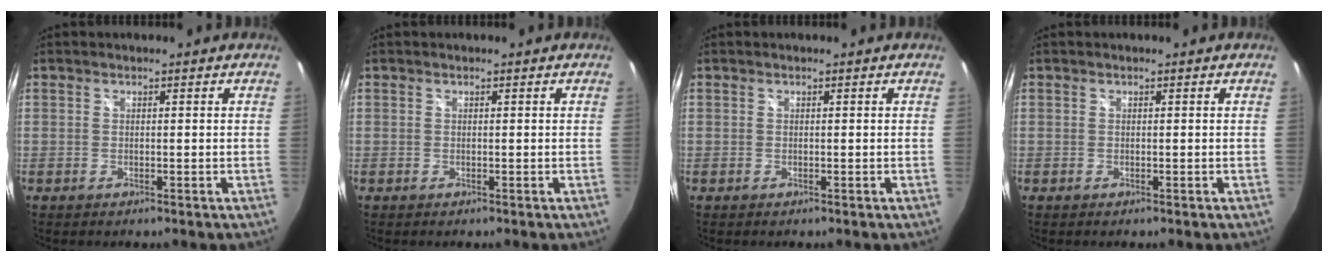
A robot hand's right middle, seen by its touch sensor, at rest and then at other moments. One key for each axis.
{"total": 0.0}
{"total": 0.0}
{"total": 0.0}